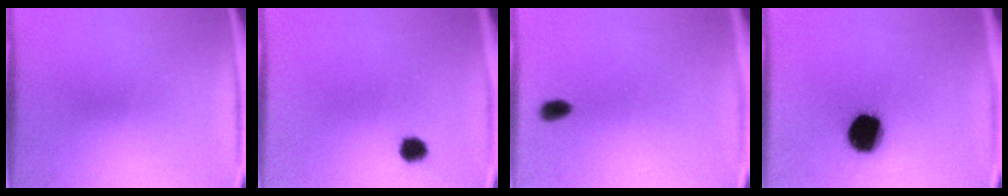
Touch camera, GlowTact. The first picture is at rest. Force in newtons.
{"total": 2.7}
{"total": 2.4}
{"total": 15.2}